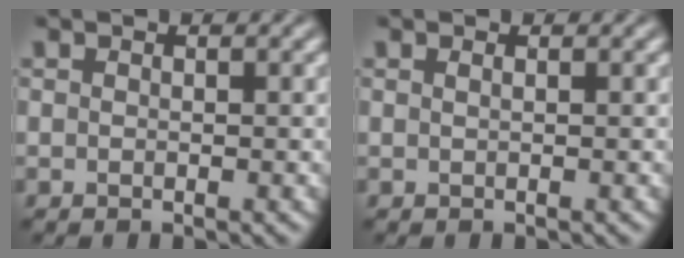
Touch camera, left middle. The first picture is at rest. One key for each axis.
{"total": 0.0}